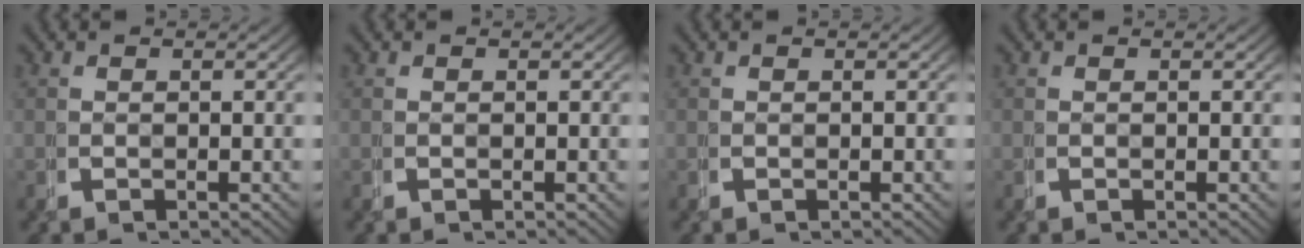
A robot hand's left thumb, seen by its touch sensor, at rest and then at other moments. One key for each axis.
{"total": 0.0}
{"total": 0.0}
{"total": 0.0}